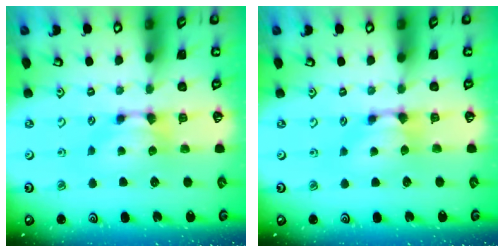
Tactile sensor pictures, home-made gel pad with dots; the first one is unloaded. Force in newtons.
{"total": 0.6, "press": 0.3, "slide": 0.5}